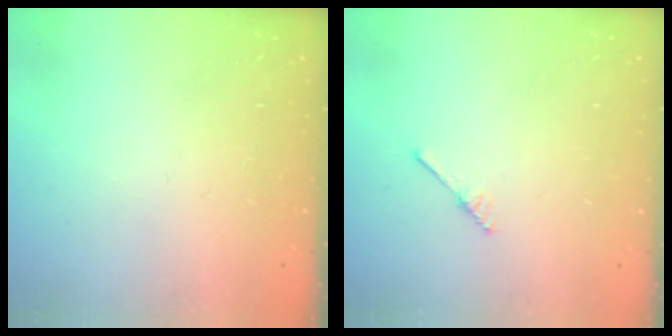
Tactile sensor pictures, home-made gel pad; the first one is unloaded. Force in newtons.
{"total": 2.5, "press": 2.4, "slide": 0.3}